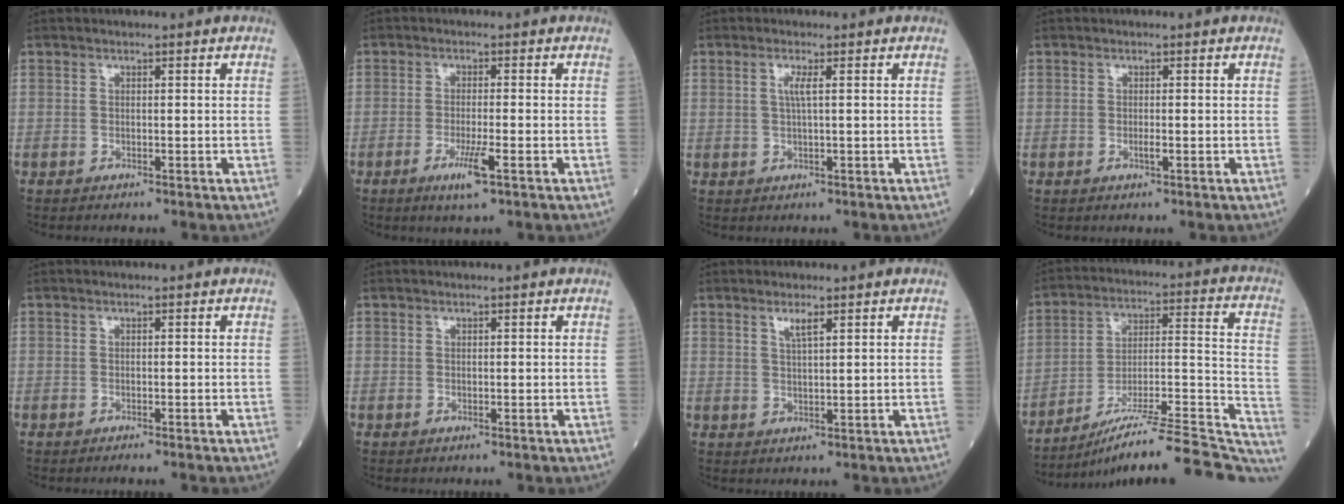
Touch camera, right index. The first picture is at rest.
{"total": 4.1, "force": [-2.0, -0.1, 3.5], "torque": [-0.068, -0.010, -0.037]}
{"total": 1.8, "force": [0.4, -0.2, 1.7], "torque": [-0.039, 0.001, 0.006]}
{"total": 0.8, "force": [-0.3, 0.0, 0.7], "torque": [-0.017, 0.000, -0.005]}
{"total": 1.8, "force": [-1.5, -0.1, 0.9], "torque": [-0.009, 0.000, -0.018]}
{"total": 0.0}
{"total": 2.2, "force": [1.3, 0.1, 1.8], "torque": [-0.039, 0.001, 0.027]}
{"total": 25.1, "force": [-21.6, 1.2, 12.7], "torque": [-0.121, 0.011, -0.319]}